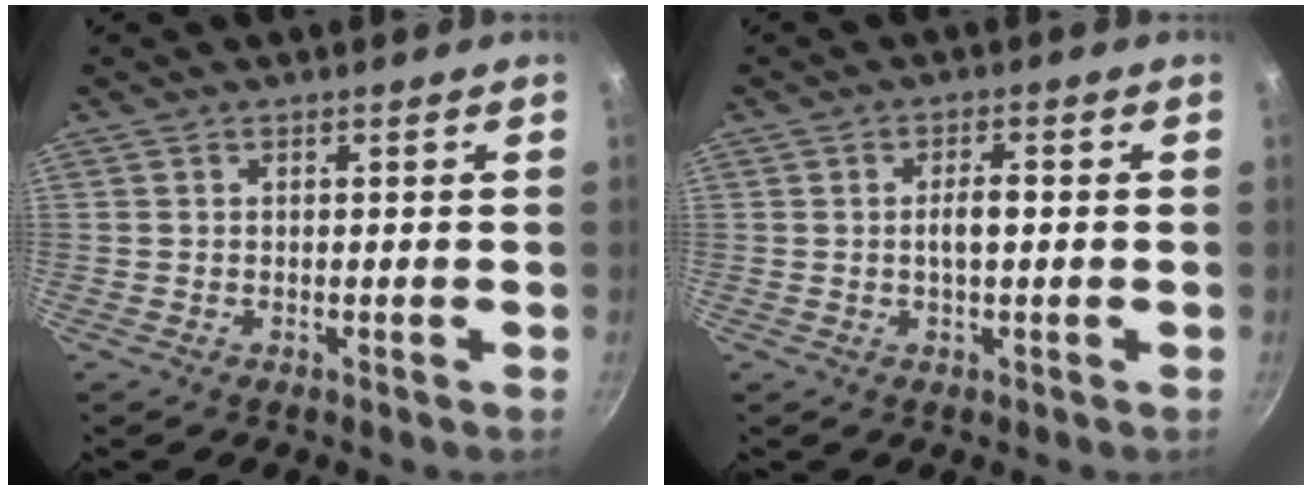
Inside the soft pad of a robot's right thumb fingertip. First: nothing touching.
{"total": 3.4, "force": [0.0, 1.4, 3.2], "torque": [-0.050, 0.010, -0.002]}